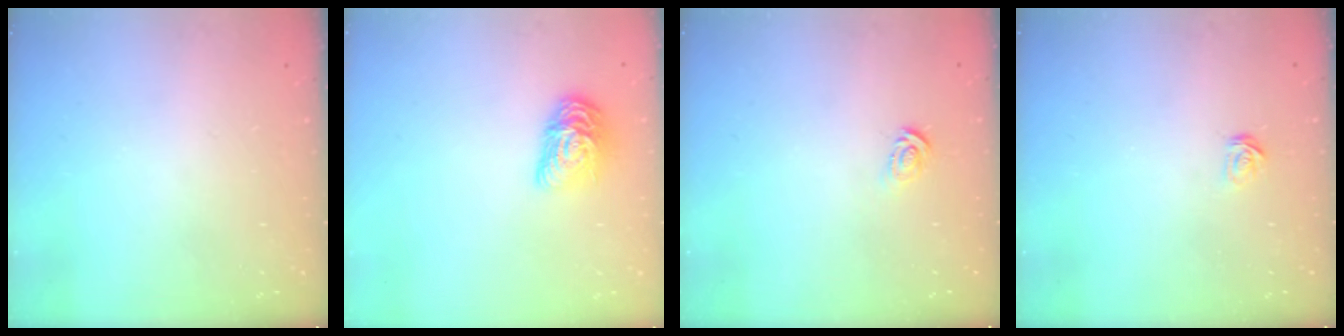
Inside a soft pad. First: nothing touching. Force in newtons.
{"total": 11.2, "press": 11.2, "slide": 0.4}
{"total": 3.1, "press": 3.1, "slide": 0.2}
{"total": 2.5, "press": 2.5, "slide": 0.2}